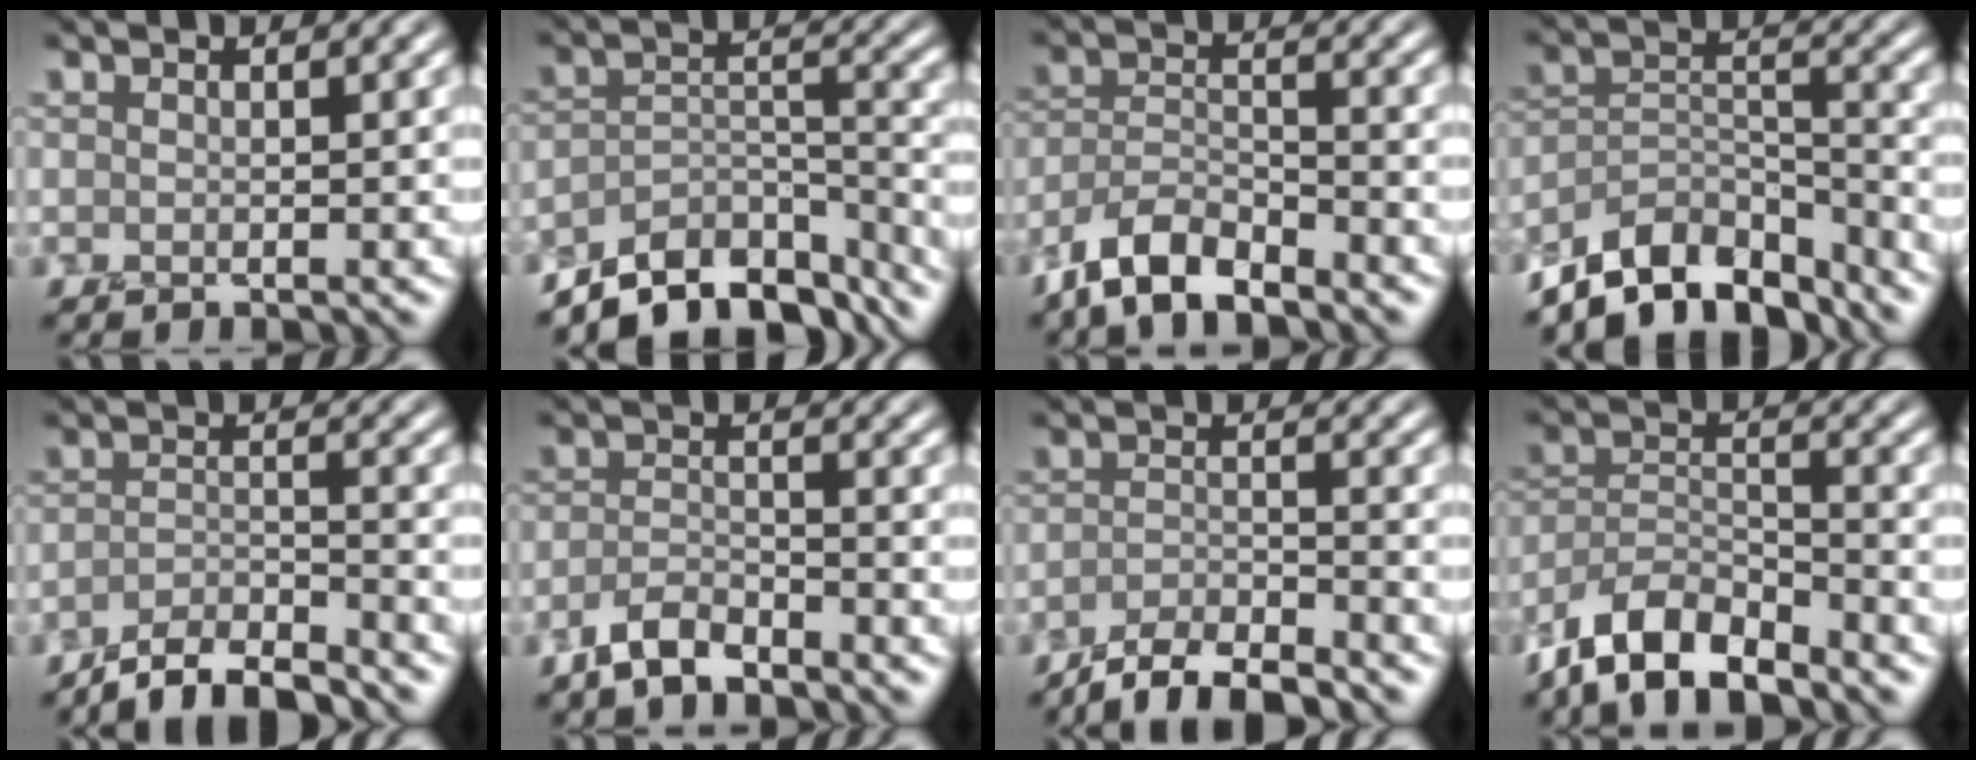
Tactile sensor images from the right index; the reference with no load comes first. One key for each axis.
{"total": 8.6, "fx": -7.1, "fy": 3.3, "fz": 3.6, "tx": -0.055, "ty": -0.009, "tz": -0.113}
{"total": 5.6, "fx": -4.5, "fy": 1.9, "fz": 2.8, "tx": -0.047, "ty": 0.000, "tz": -0.093}
{"total": 8.4, "fx": -7.1, "fy": 3.3, "fz": 3.0, "tx": -0.049, "ty": 0.003, "tz": -0.129}
{"total": 4.6, "fx": -4.2, "fy": 0.8, "fz": 1.9, "tx": -0.031, "ty": 0.001, "tz": -0.078}
{"total": 3.1, "fx": -2.6, "fy": 0.9, "fz": 1.5, "tx": -0.032, "ty": 0.002, "tz": -0.059}
{"total": 4.5, "fx": -4.0, "fy": 0.8, "fz": 2.0, "tx": -0.033, "ty": 0.000, "tz": -0.076}
{"total": 7.2, "fx": -5.7, "fy": 2.7, "fz": 3.6, "tx": -0.059, "ty": -0.002, "tz": -0.115}